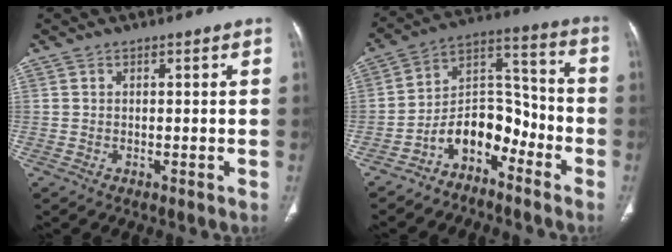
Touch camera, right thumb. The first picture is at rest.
{"total": 10.6, "force": [-6.6, 6.2, 5.5], "torque": [-0.063, 0.096, -0.125]}